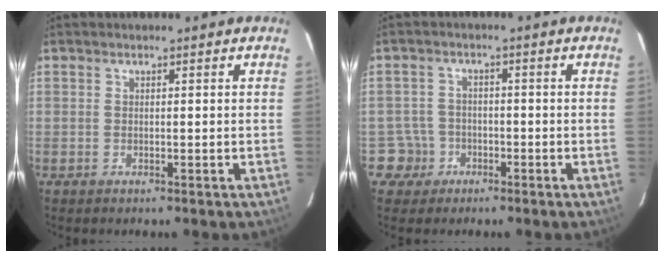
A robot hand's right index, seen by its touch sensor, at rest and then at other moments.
{"total": 4.2, "force": [-2.0, 3.7, -0.3], "torque": [0.002, 0.020, -0.036]}